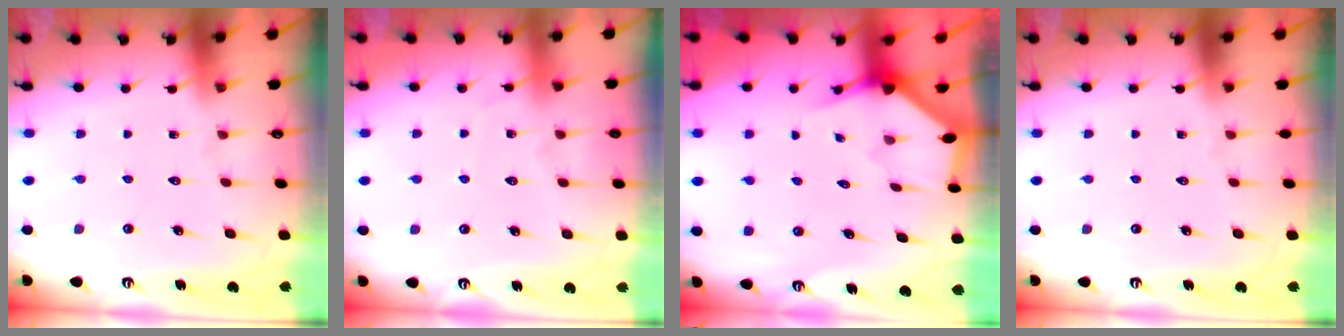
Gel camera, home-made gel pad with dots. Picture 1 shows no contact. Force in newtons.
{"total": 5.8, "press": 5.7, "slide": 0.7}
{"total": 2.6, "press": 2.6, "slide": 0.1}
{"total": 0.0}